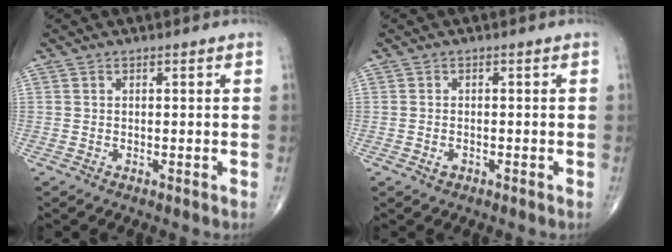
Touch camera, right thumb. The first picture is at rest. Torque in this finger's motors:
{"motor_torque": [-0.16, 0.13, -0.20, -0.11, -0.04]}